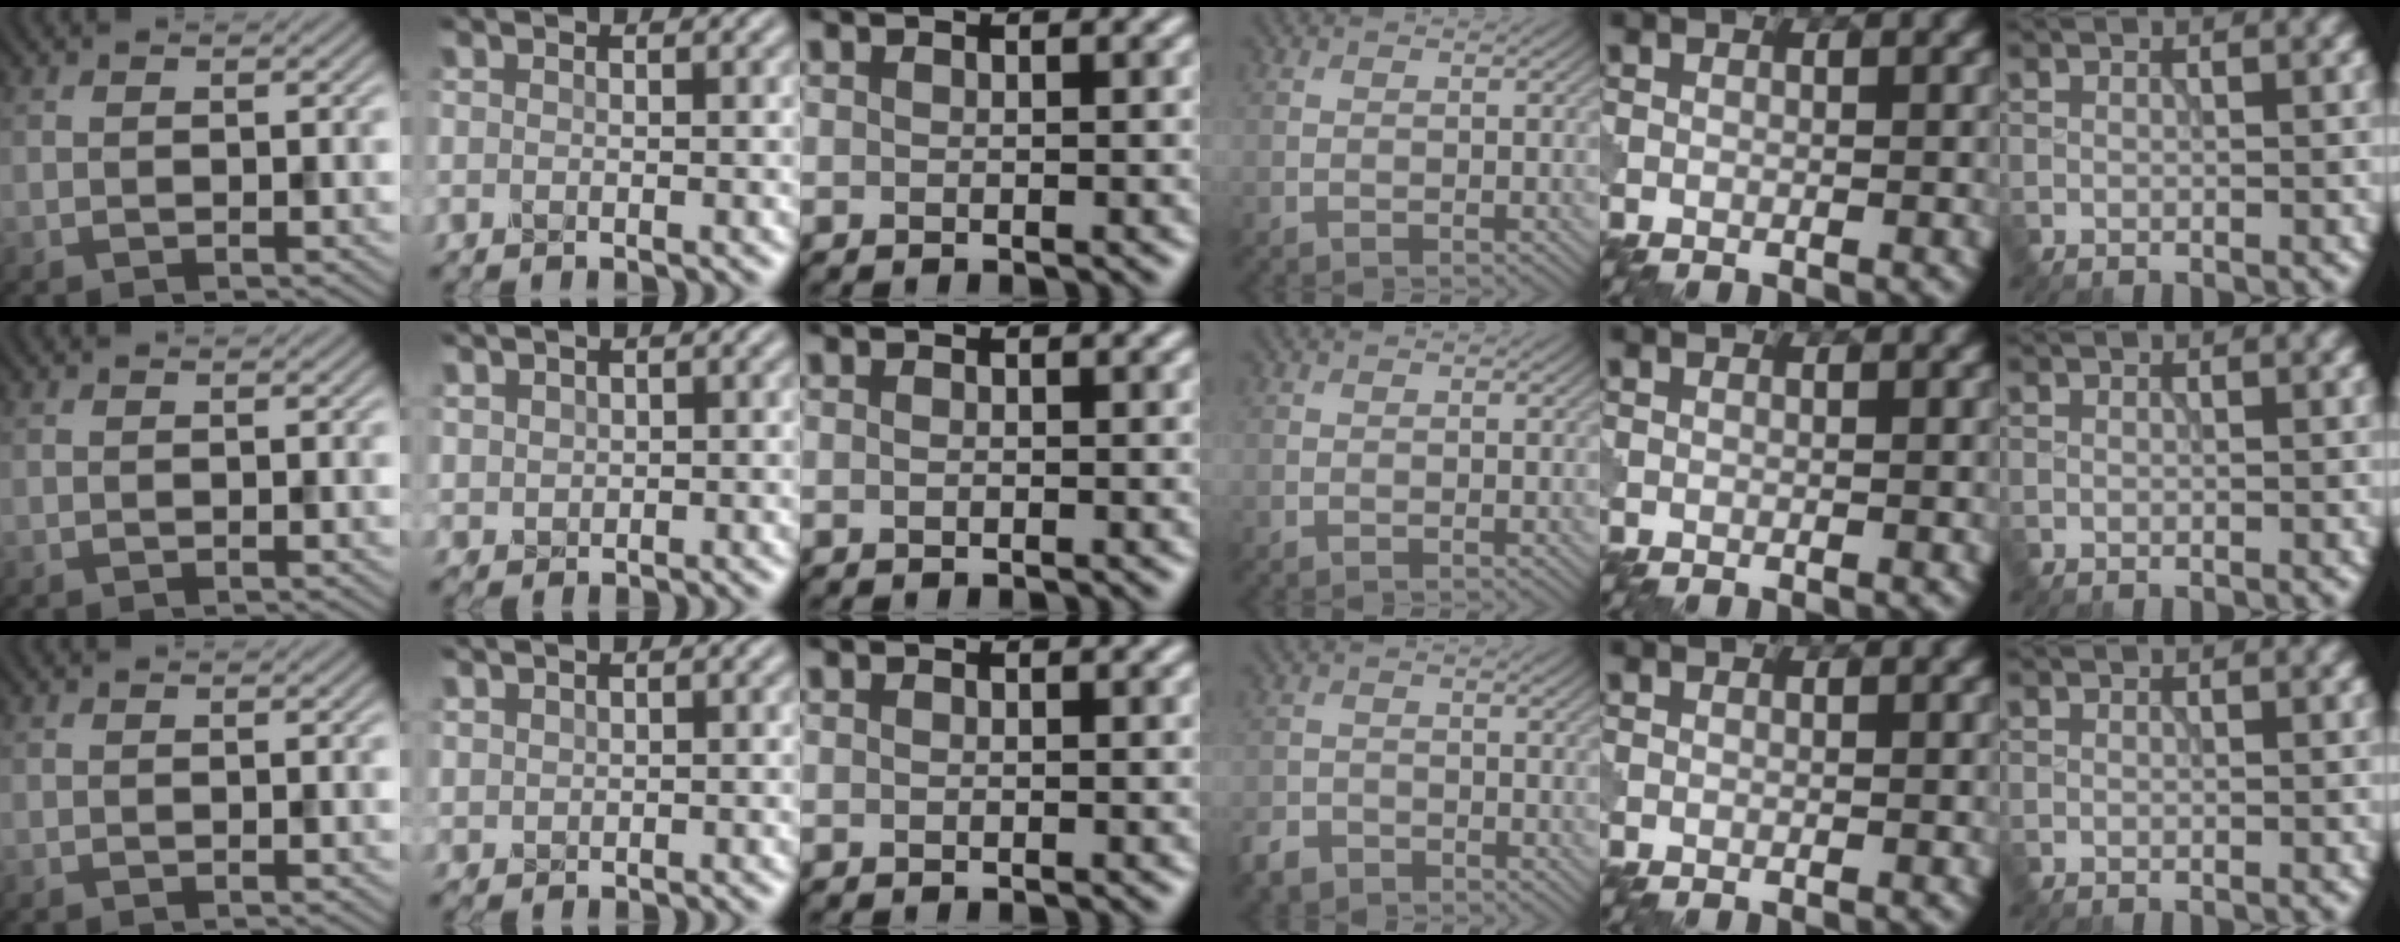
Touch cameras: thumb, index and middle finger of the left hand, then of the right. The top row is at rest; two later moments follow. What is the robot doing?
{"motion": "assemble", "object": "puzzle pieces"}